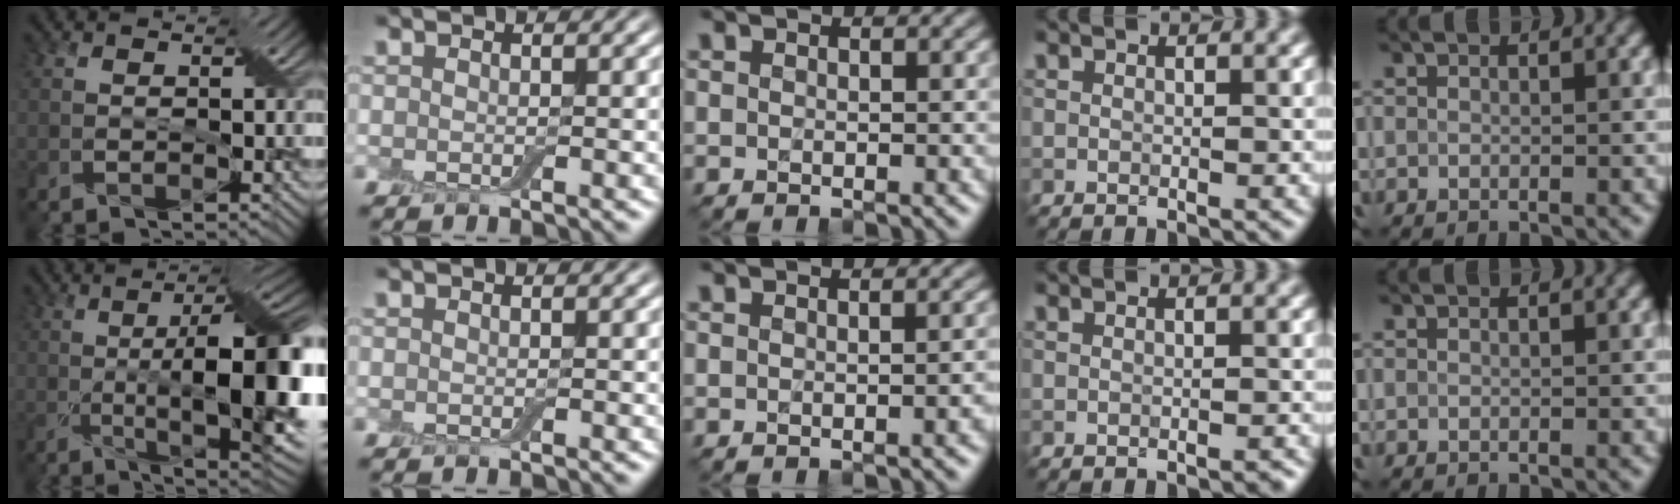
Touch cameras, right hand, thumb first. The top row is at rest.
{"thumb": {"total": 17.3, "force": [-1.3, 5.1, 16.4], "torque": [-0.225, -0.001, -0.013]}, "middle": {"total": 2.7, "force": [-0.4, 1.2, 2.4], "torque": [-0.005, 0.005, 0.001]}, "ring": {"total": 0.6, "force": [-0.5, 0.1, 0.3], "torque": [-0.002, 0.001, -0.007]}}